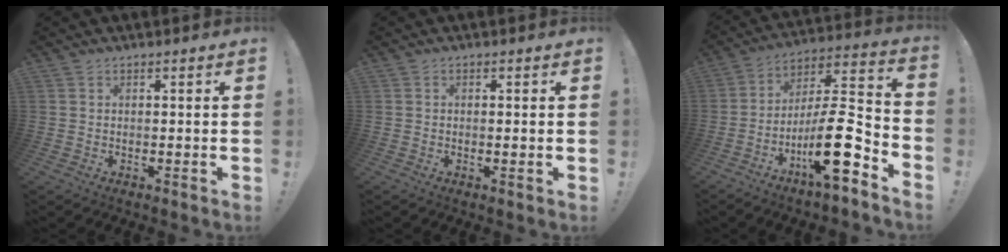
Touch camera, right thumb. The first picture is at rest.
{"total": 0.8, "force": [0.0, 0.1, 0.8], "torque": [-0.009, -0.003, -0.001]}
{"total": 19.1, "force": [-8.5, 5.0, 16.3], "torque": [-0.275, 0.041, -0.139]}